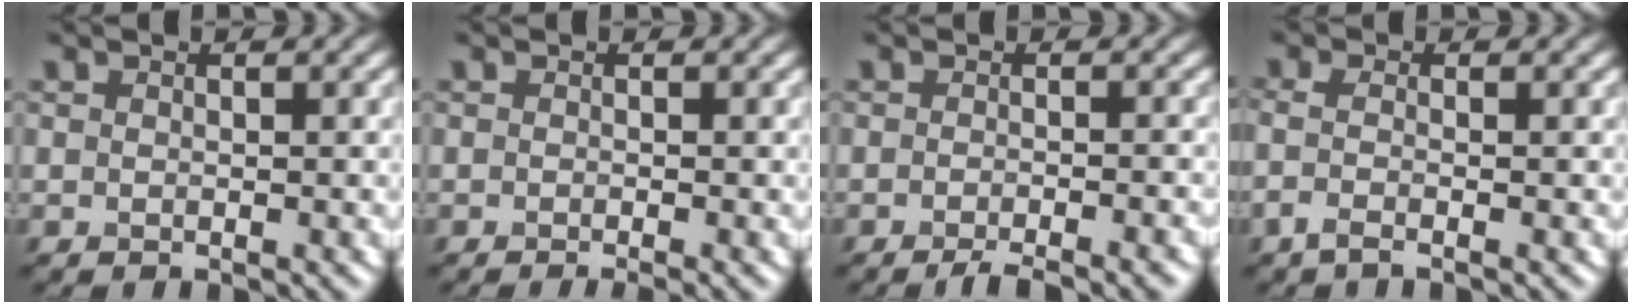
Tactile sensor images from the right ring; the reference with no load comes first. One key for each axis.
{"total": 1.6, "fx": -0.7, "fy": 0.4, "fz": 1.4, "tx": -0.011, "ty": -0.007, "tz": -0.012}
{"total": 4.2, "fx": -2.9, "fy": 0.8, "fz": 2.9, "tx": -0.036, "ty": 0.000, "tz": -0.048}
{"total": 1.7, "fx": -0.8, "fy": 0.5, "fz": 1.5, "tx": -0.034, "ty": -0.009, "tz": -0.024}